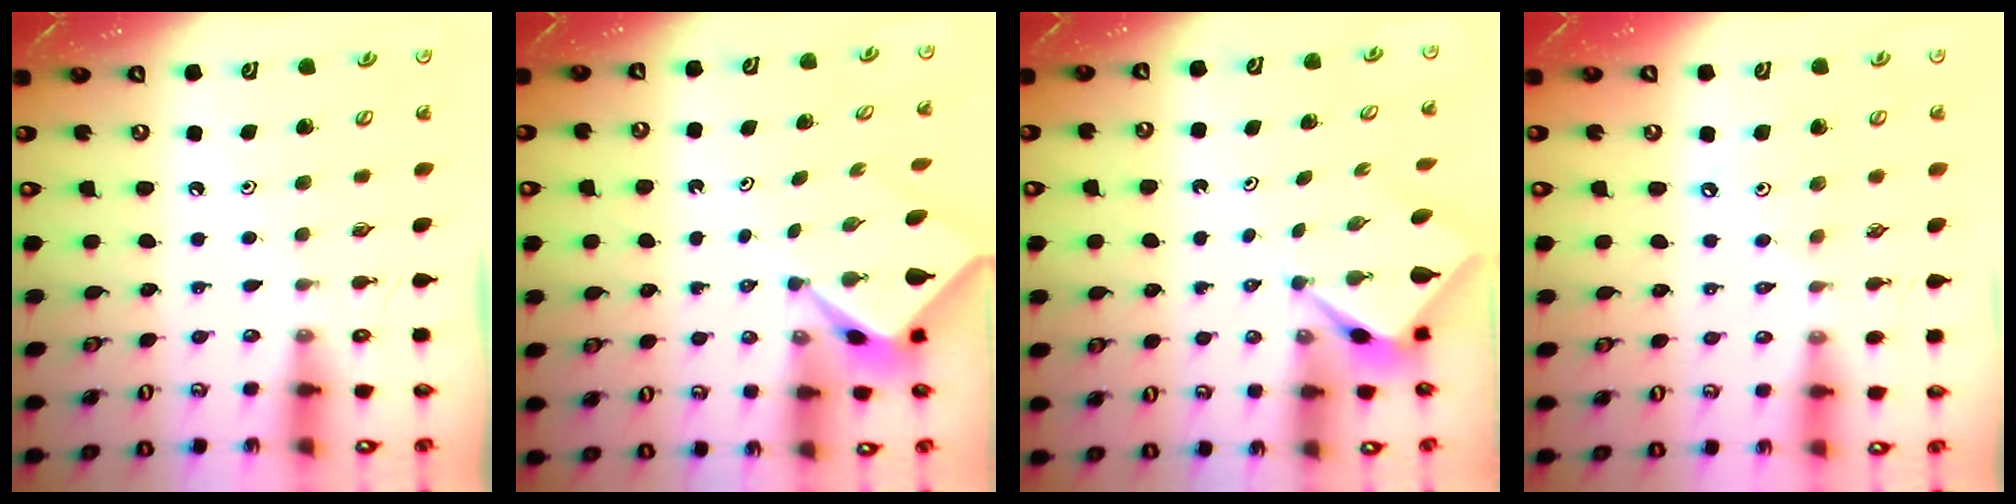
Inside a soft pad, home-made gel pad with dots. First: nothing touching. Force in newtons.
{"total": 2.4, "press": 2.4, "slide": 0.3}
{"total": 2.6, "press": 2.6, "slide": 0.1}
{"total": 5.2, "press": 5.1, "slide": 0.9}